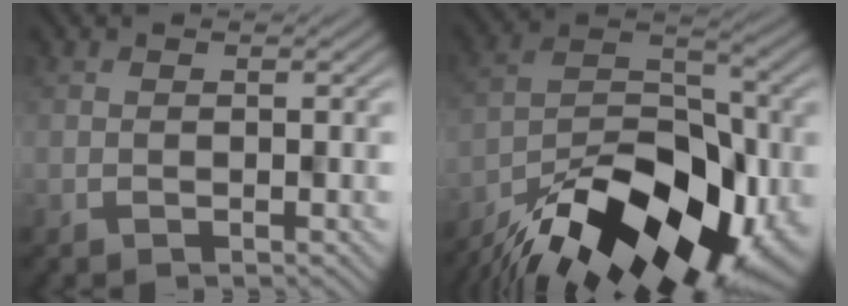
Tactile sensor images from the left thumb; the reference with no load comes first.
{"total": 18.2, "force": [-11.8, 9.0, 10.7], "torque": [-0.179, -0.043, -0.174]}